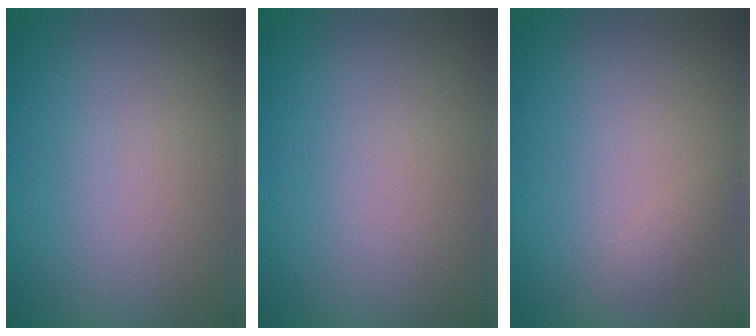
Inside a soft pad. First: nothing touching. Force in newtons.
{"total": 0.0}
{"total": 0.7, "press": 0.7, "slide": 0.0}